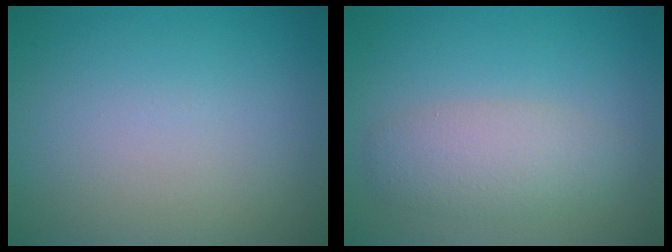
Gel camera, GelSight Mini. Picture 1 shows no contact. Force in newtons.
{"total": 3.4, "press": 3.4, "slide": 0.0}